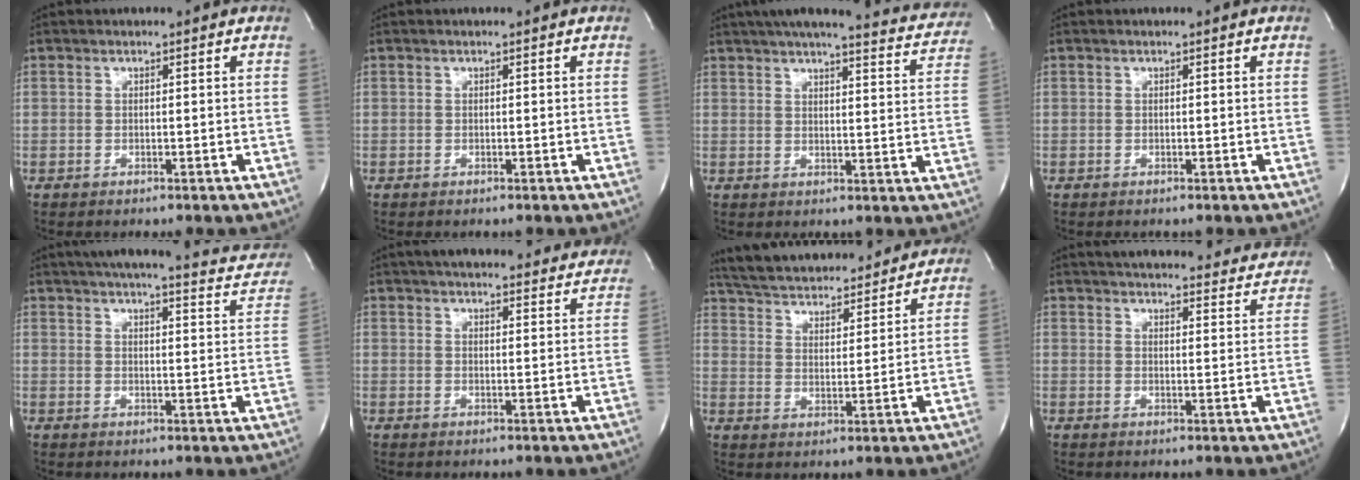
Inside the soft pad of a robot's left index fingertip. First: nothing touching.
{"total": 0.0}
{"total": 21.3, "force": [19.4, 2.9, 8.4], "torque": [-0.125, -0.033, 0.225]}
{"total": 0.0}
{"total": 22.2, "force": [19.6, 3.6, 9.7], "torque": [-0.142, -0.026, 0.225]}
{"total": 22.4, "force": [20.4, 4.5, 8.1], "torque": [-0.123, 0.004, 0.251]}
{"total": 20.2, "force": [18.6, 4.3, 6.6], "torque": [-0.121, 0.027, 0.275]}
{"total": 26.7, "force": [24.9, 5.2, 8.0], "torque": [-0.126, -0.041, 0.293]}